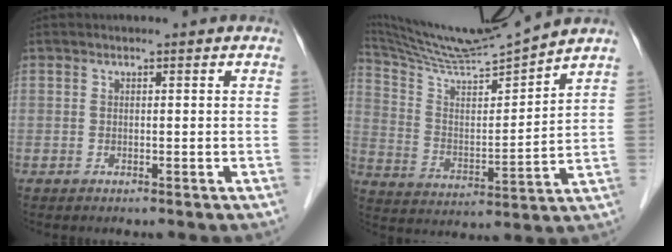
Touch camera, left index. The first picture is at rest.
{"total": 14.9, "force": [14.0, -1.7, 4.8], "torque": [-0.101, -0.006, 0.252]}